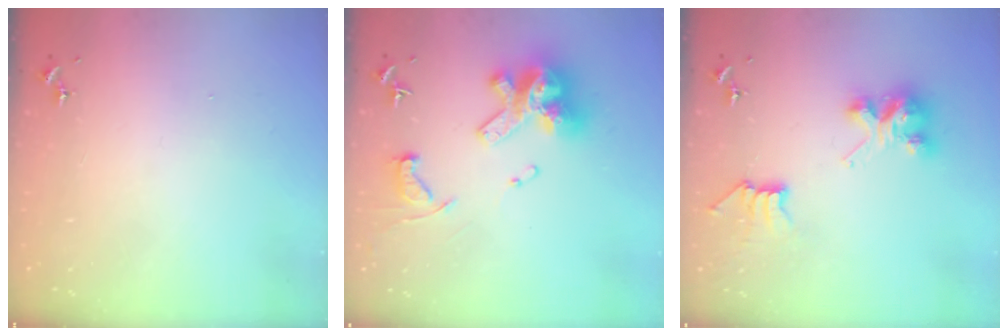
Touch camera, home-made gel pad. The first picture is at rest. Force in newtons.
{"total": 18.7, "press": 18.6, "slide": 1.9}
{"total": 8.2, "press": 8.2, "slide": 0.1}